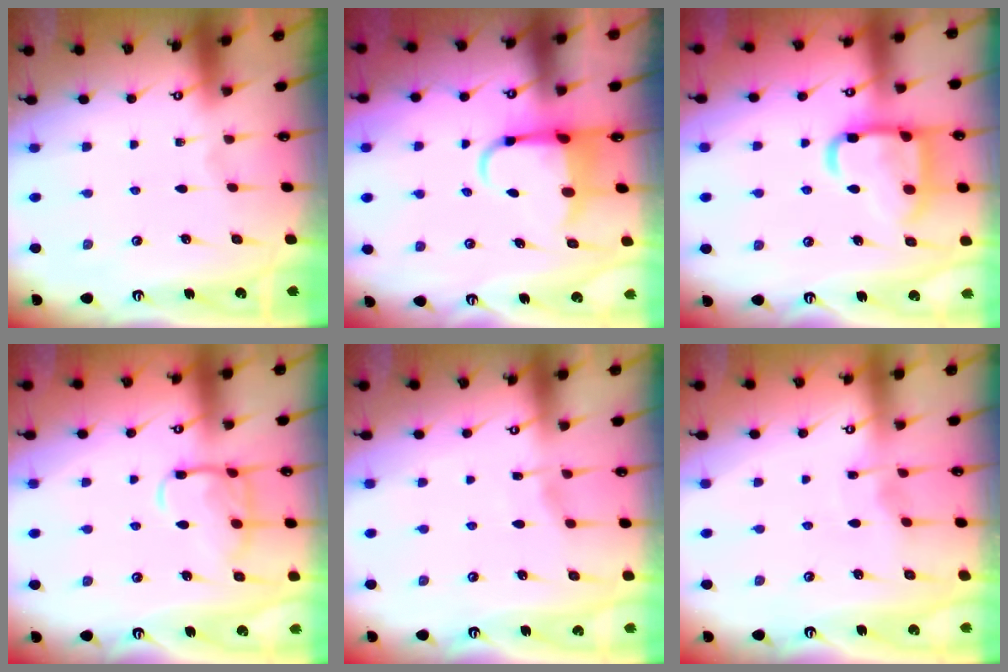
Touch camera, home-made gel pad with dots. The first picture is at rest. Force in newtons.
{"total": 5.7, "press": 5.6, "slide": 1.2}
{"total": 17.5, "press": 17.4, "slide": 1.6}
{"total": 13.1, "press": 13.1, "slide": 1.1}
{"total": 2.5, "press": 2.5, "slide": 0.4}
{"total": 3.5, "press": 3.5, "slide": 0.5}